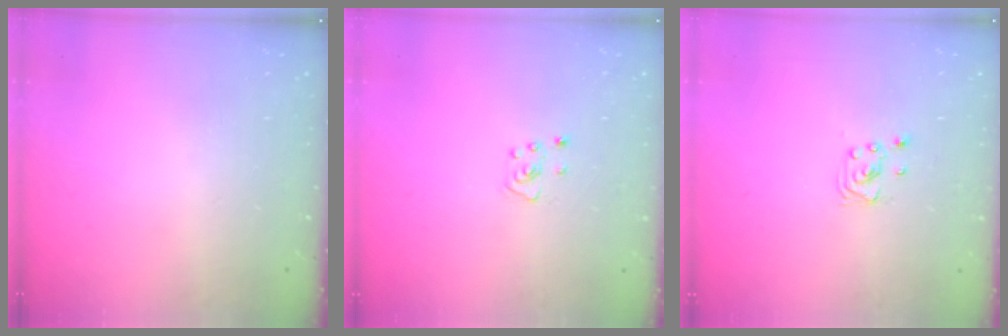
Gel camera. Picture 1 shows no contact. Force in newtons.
{"total": 3.2, "press": 3.2, "slide": 0.2}
{"total": 2.1, "press": 2.1, "slide": 0.2}